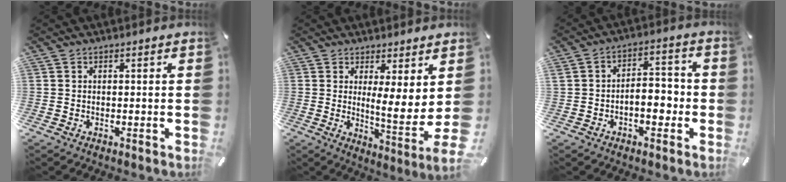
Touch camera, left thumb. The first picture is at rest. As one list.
[{"total": 9.2, "force": [1.6, 0.0, 9.0], "torque": [-0.137, -0.038, 0.028]}, {"total": 6.4, "force": [-2.4, 3.9, 4.5], "torque": [-0.065, 0.018, -0.044]}]